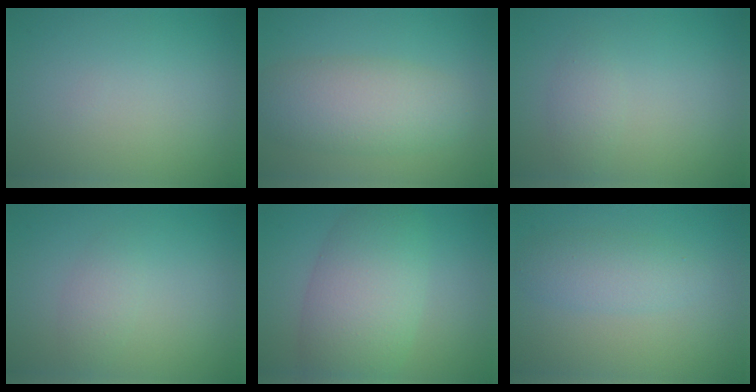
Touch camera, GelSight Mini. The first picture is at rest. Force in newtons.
{"total": 5.6, "press": 5.6, "slide": 0.2}
{"total": 1.5, "press": 1.5, "slide": 0.1}
{"total": 1.6, "press": 1.6, "slide": 0.1}
{"total": 7.6, "press": 7.6, "slide": 0.2}
{"total": 2.8, "press": 2.8, "slide": 0.1}